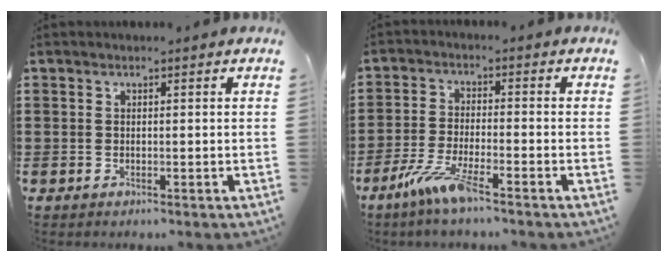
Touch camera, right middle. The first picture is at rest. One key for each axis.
{"total": 6.3, "fx": -4.3, "fy": 0.4, "fz": 4.7, "tx": -0.106, "ty": -0.018, "tz": -0.081}